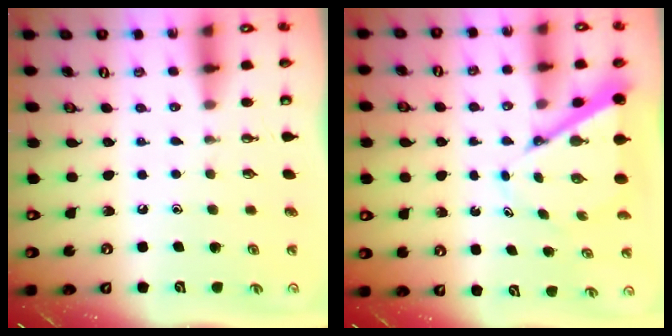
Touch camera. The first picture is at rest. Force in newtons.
{"total": 6.9, "press": 6.9, "slide": 0.5}